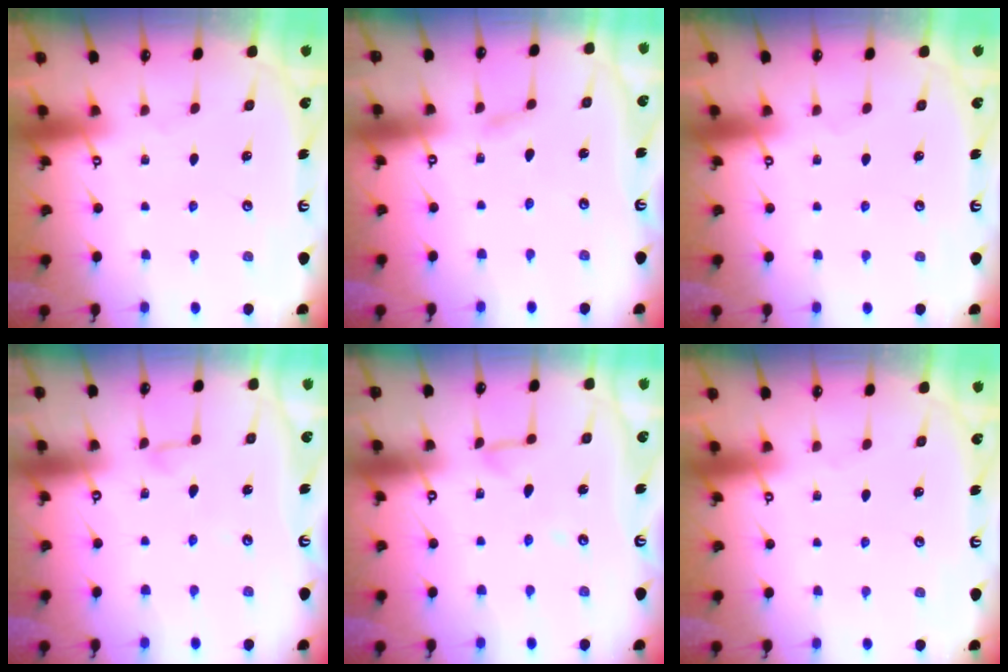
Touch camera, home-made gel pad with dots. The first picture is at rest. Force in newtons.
{"total": 2.4, "press": 2.4, "slide": 0.3}
{"total": 0.0}
{"total": 3.6, "press": 3.6, "slide": 0.3}
{"total": 5.9, "press": 5.9, "slide": 0.5}
{"total": 0.0}